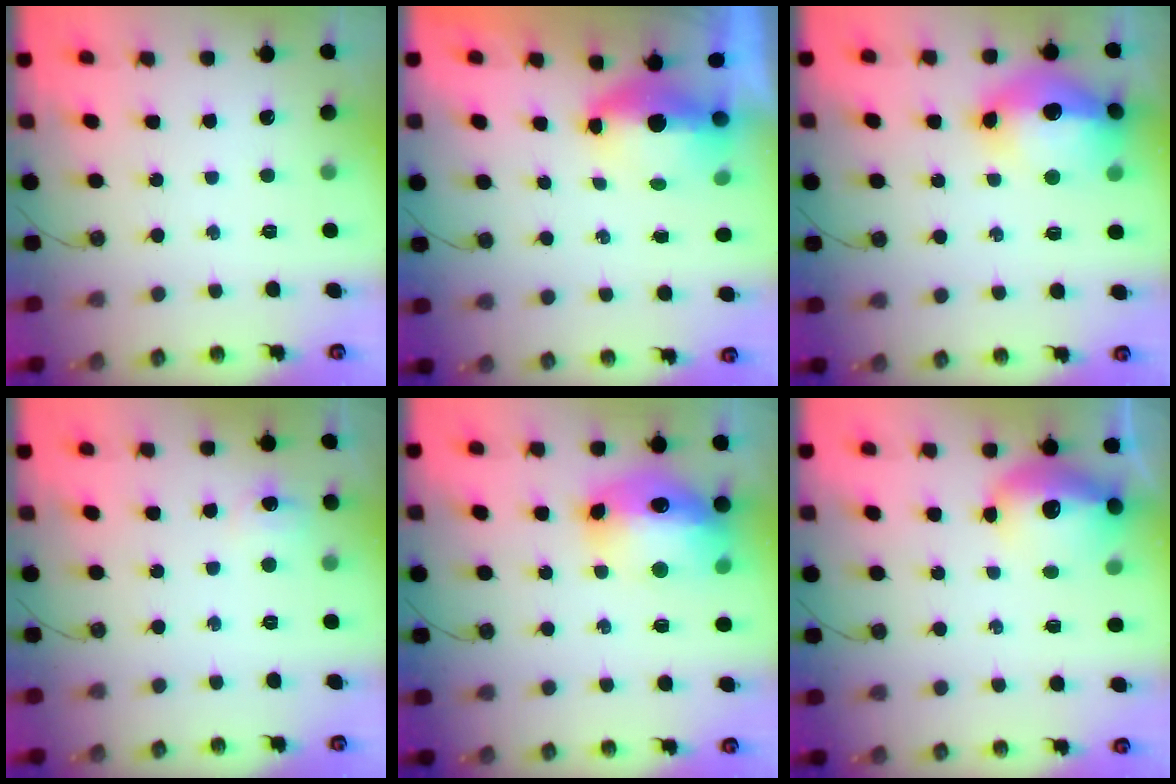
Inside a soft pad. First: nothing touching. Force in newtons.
{"total": 6.2, "press": 6.0, "slide": 1.2}
{"total": 22.5, "press": 18.8, "slide": 12.4}
{"total": 6.7, "press": 6.7, "slide": 0.8}
{"total": 17.5, "press": 17.5, "slide": 1.6}
{"total": 14.1, "press": 14.0, "slide": 1.1}